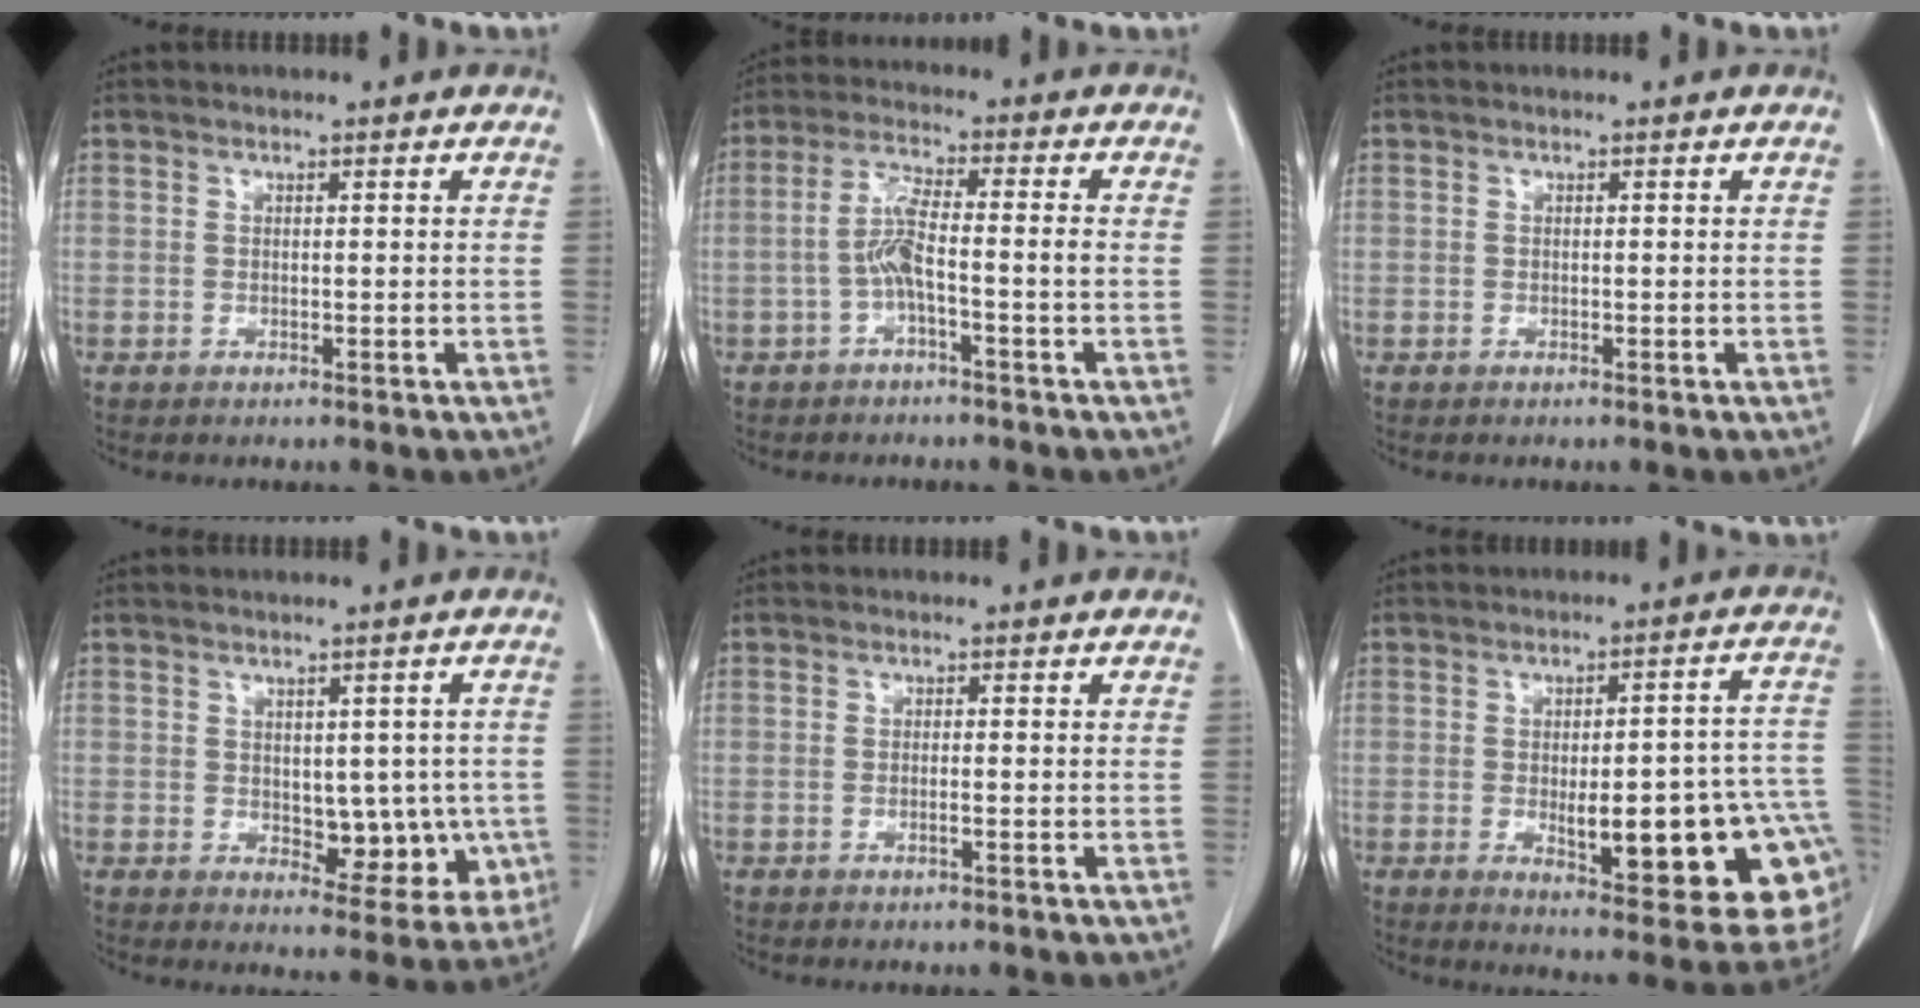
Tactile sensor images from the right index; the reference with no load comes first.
{"total": 5.3, "force": [-1.5, 0.2, 5.1], "torque": [-0.106, 0.014, -0.028]}
{"total": 0.0}
{"total": 8.3, "force": [-0.8, 4.8, 6.8], "torque": [-0.059, 0.006, 0.003]}
{"total": 0.7, "force": [-0.3, -0.1, 0.6], "torque": [-0.011, 0.000, -0.005]}
{"total": 21.1, "force": [-4.6, 5.3, 19.9], "torque": [-0.163, 0.020, -0.036]}